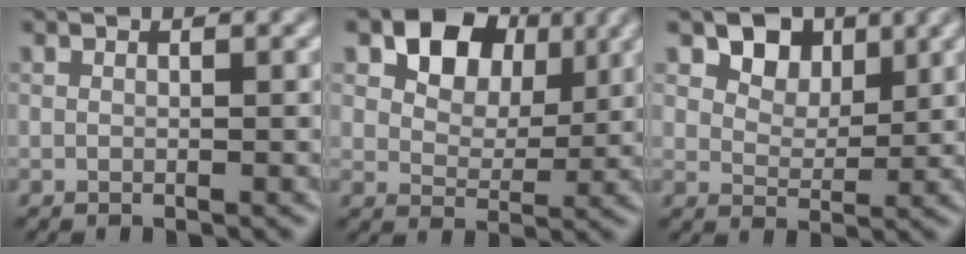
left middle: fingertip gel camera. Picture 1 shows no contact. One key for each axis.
{"total": 5.8, "fx": 2.5, "fy": 4.0, "fz": 3.3, "tx": -0.061, "ty": 0.003, "tz": 0.036}
{"total": 3.1, "fx": 1.7, "fy": 2.2, "fz": 1.4, "tx": -0.030, "ty": -0.006, "tz": 0.033}